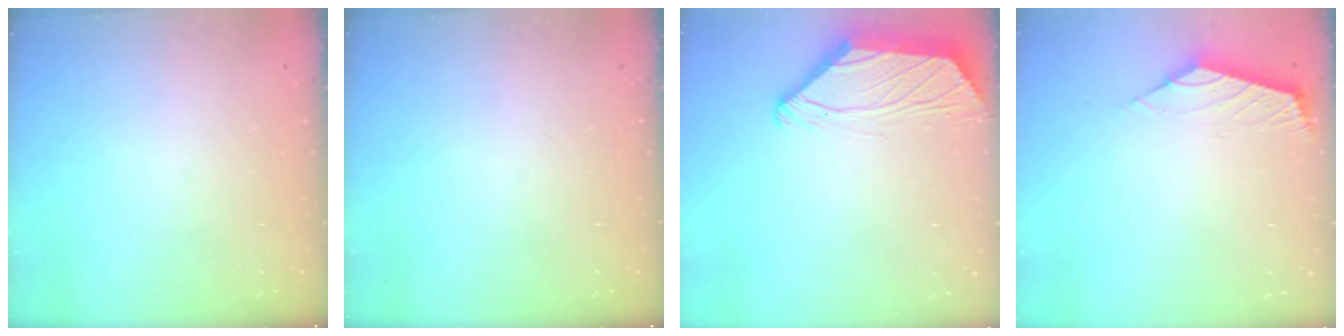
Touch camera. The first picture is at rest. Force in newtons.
{"total": 0.0}
{"total": 2.3, "press": 2.2, "slide": 0.6}
{"total": 2.6, "press": 2.5, "slide": 0.6}